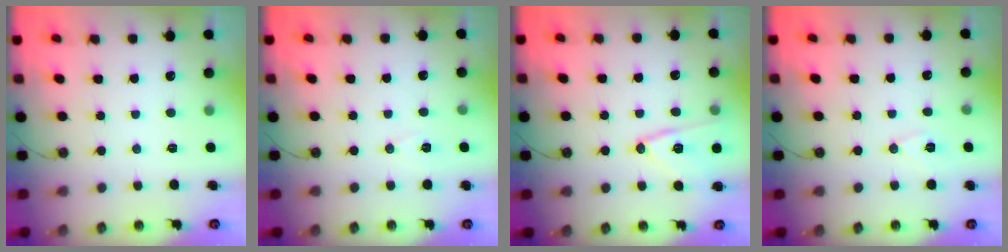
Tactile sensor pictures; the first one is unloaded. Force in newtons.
{"total": 6.1, "press": 4.1, "slide": 4.5}
{"total": 12.2, "press": 12.0, "slide": 2.3}
{"total": 7.2, "press": 5.6, "slide": 4.6}